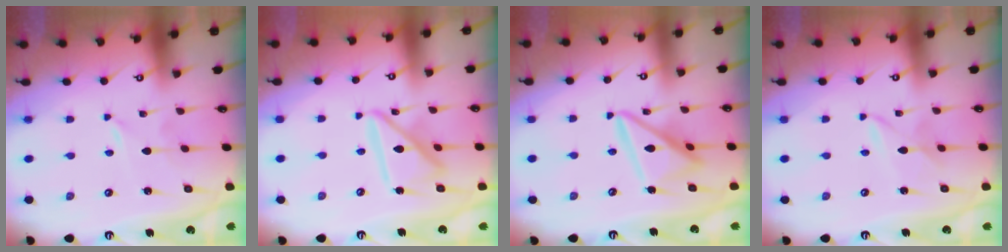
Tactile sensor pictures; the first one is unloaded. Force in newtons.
{"total": 15.0, "press": 14.9, "slide": 1.3}
{"total": 14.4, "press": 14.4, "slide": 1.4}
{"total": 2.6, "press": 2.6, "slide": 0.2}